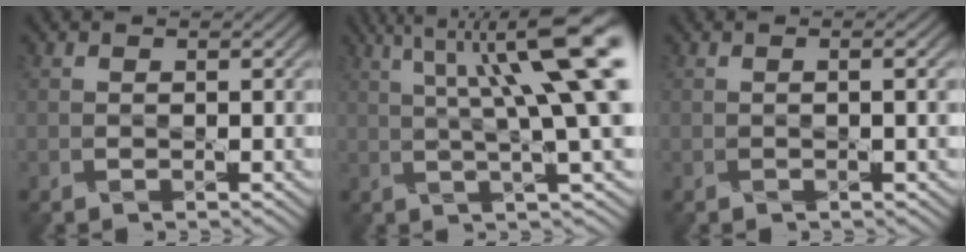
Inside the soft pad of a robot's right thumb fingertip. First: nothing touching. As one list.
[{"total": 12.6, "force": [4.2, 2.0, 11.7], "torque": [-0.179, 0.010, 0.075]}, {"total": 0.9, "force": [0.1, -0.3, 0.8], "torque": [-0.017, 0.004, 0.002]}]